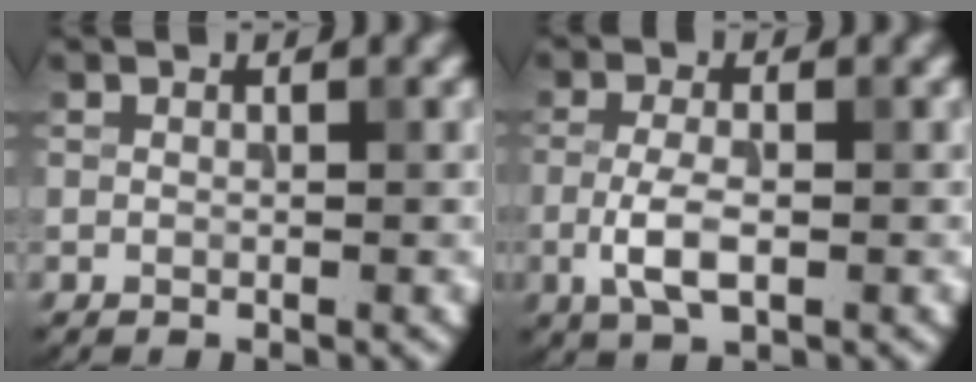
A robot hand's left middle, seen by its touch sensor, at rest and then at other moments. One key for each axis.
{"total": 3.4, "fx": -1.0, "fy": 1.3, "fz": 3.0, "tx": -0.069, "ty": -0.003, "tz": -0.024}